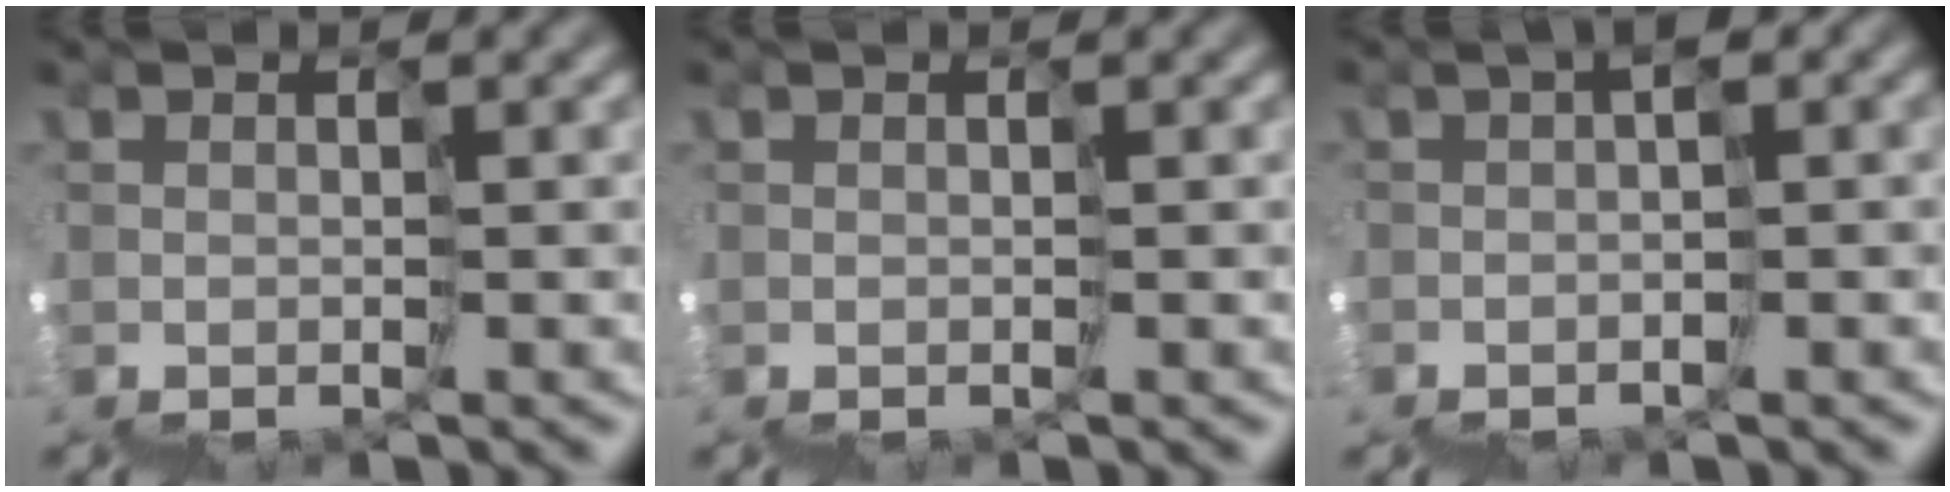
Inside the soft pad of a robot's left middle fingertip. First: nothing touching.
{"total": 0.0}
{"total": 1.8, "force": [-1.5, -0.5, 0.8], "torque": [-0.015, -0.005, -0.031]}